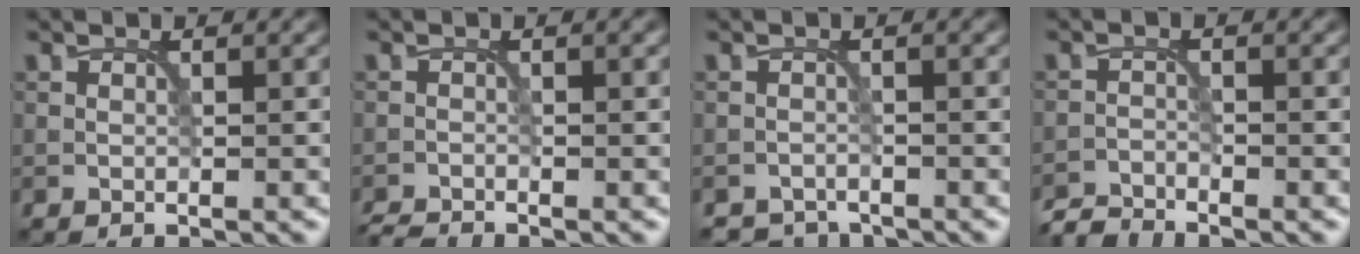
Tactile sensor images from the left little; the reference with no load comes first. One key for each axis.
{"total": 1.7, "fx": -1.5, "fy": 0.2, "fz": 0.7, "tx": -0.009, "ty": -0.006, "tz": -0.037}
{"total": 2.1, "fx": -2.0, "fy": 0.4, "fz": -0.2, "tx": 0.013, "ty": -0.001, "tz": -0.035}
{"total": 2.3, "fx": -2.3, "fy": 0.1, "fz": 0.1, "tx": -0.002, "ty": -0.004, "tz": -0.053}